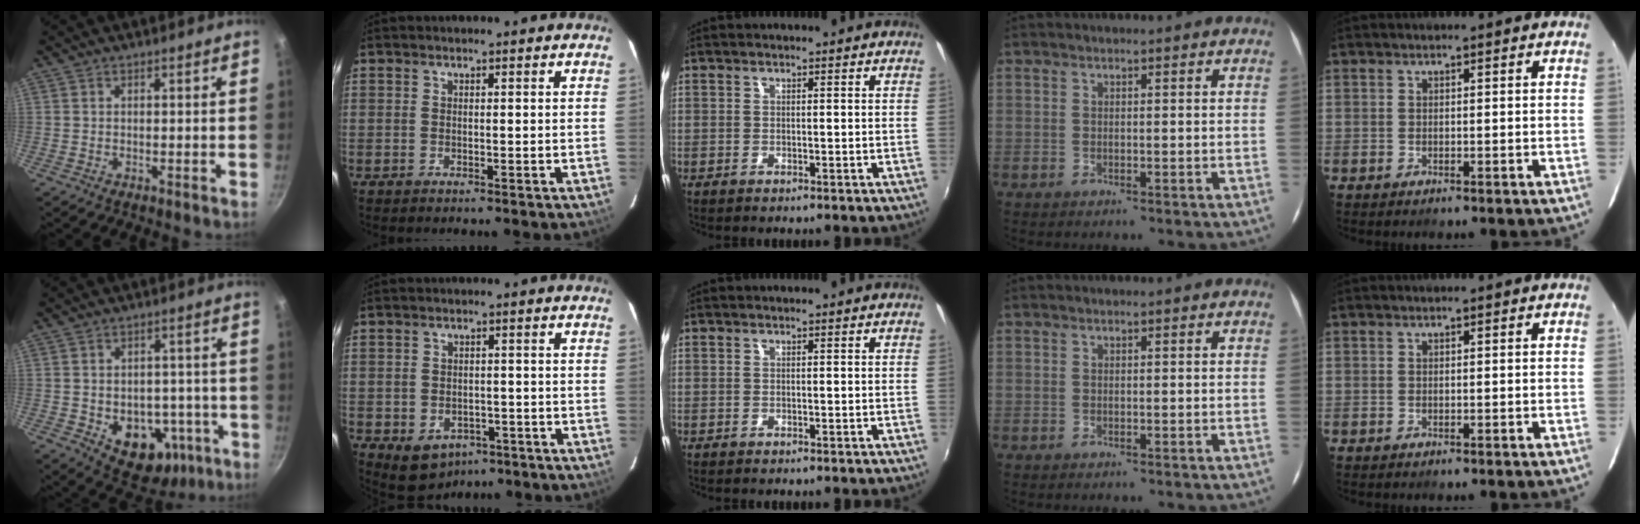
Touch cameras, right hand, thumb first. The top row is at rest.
{"thumb": {"total": 13.8, "force": [-4.3, 10.0, 8.5], "torque": [-0.073, 0.019, -0.041]}, "index": {"total": 7.5, "force": [-4.0, 5.6, 2.9], "torque": [-0.061, 0.002, -0.036]}}